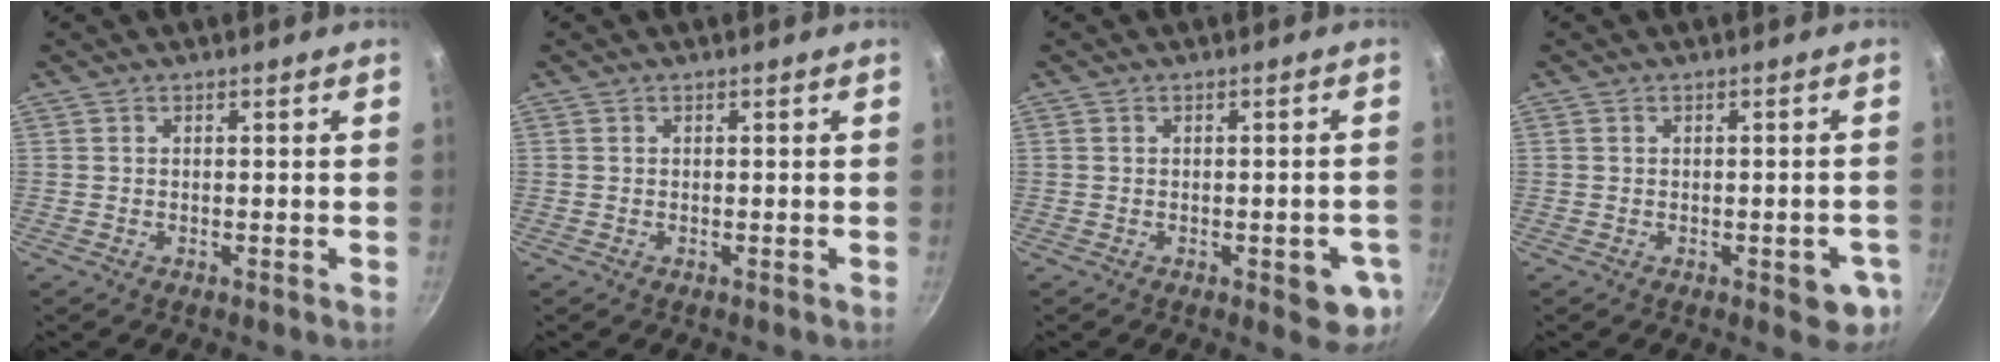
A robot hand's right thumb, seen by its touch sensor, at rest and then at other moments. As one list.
[{"total": 0.0}, {"total": 6.5, "force": [-2.0, 2.8, 5.6], "torque": [-0.042, 0.004, -0.022]}, {"total": 5.5, "force": [-1.7, 2.6, 4.5], "torque": [-0.029, 0.007, -0.019]}]